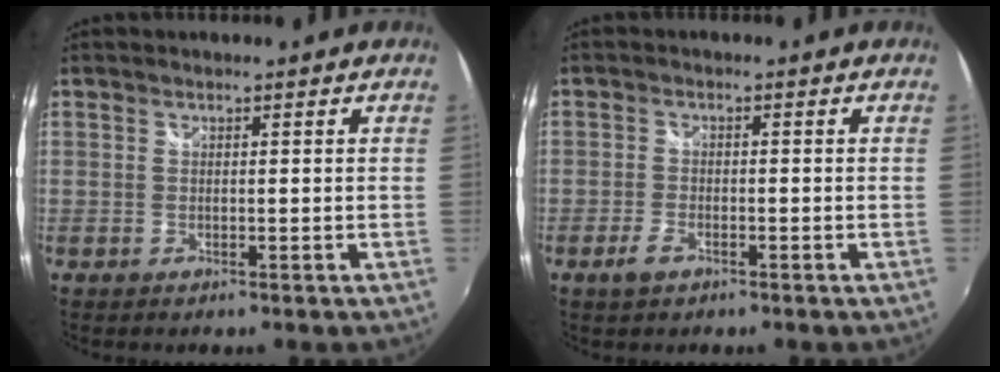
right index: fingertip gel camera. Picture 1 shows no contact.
{"total": 3.1, "force": [-1.9, 1.4, 1.9], "torque": [-0.048, -0.001, -0.038]}